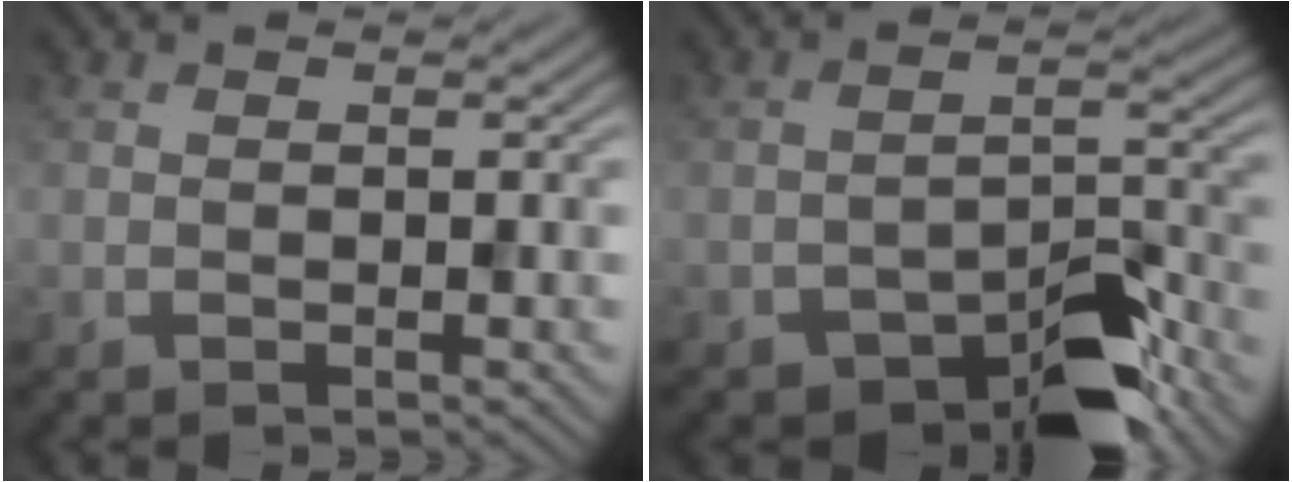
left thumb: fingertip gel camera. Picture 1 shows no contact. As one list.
[{"total": 8.4, "force": [-5.8, 3.6, 4.8], "torque": [-0.059, 0.002, -0.102]}]